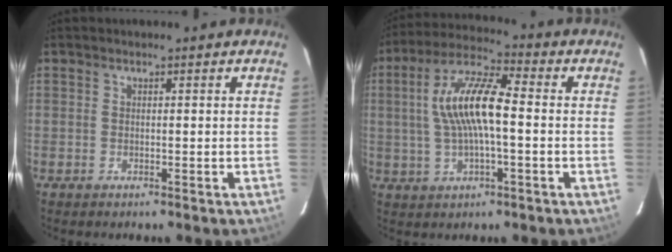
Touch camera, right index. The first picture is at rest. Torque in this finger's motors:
{"motor_torque": [0.69, -0.14, 0.92, 0.21]}